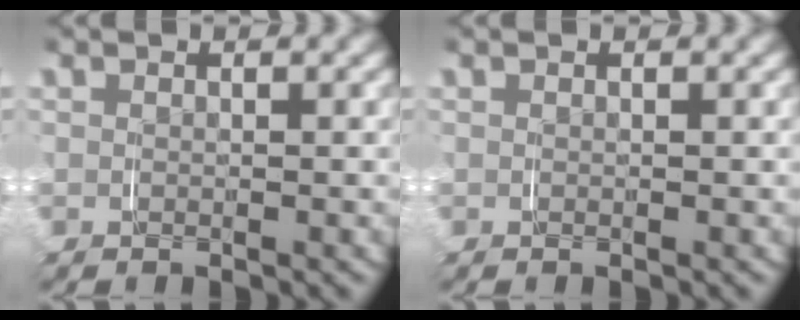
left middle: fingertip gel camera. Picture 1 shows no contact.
{"total": 0.0}